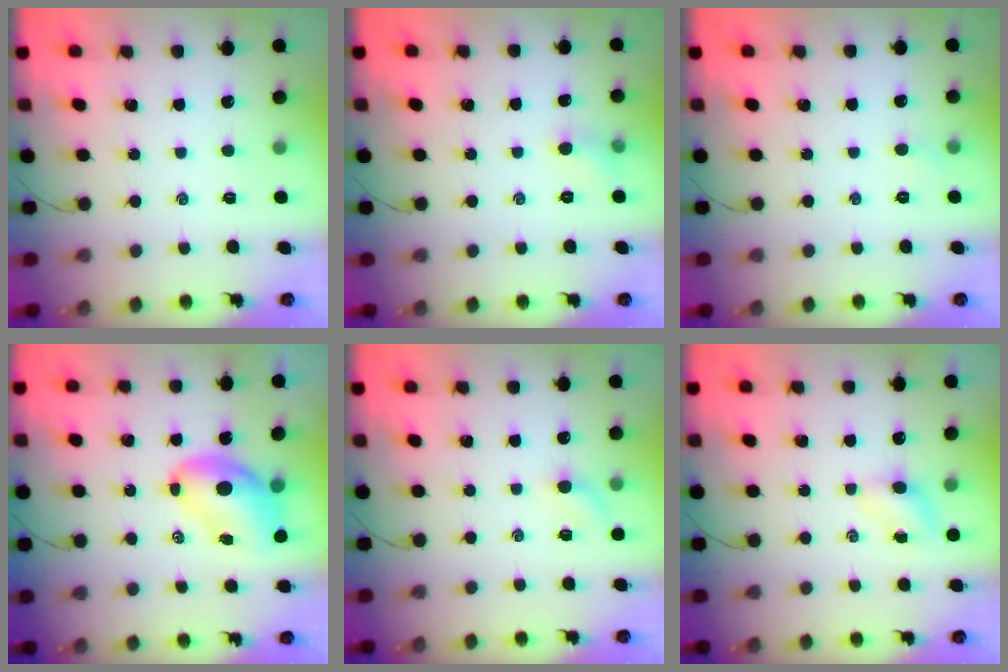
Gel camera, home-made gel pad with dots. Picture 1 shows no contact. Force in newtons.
{"total": 4.1, "press": 3.8, "slide": 1.4}
{"total": 2.7, "press": 2.6, "slide": 0.9}
{"total": 8.6, "press": 8.5, "slide": 1.6}
{"total": 4.0, "press": 3.8, "slide": 1.1}
{"total": 4.2, "press": 4.0, "slide": 1.1}